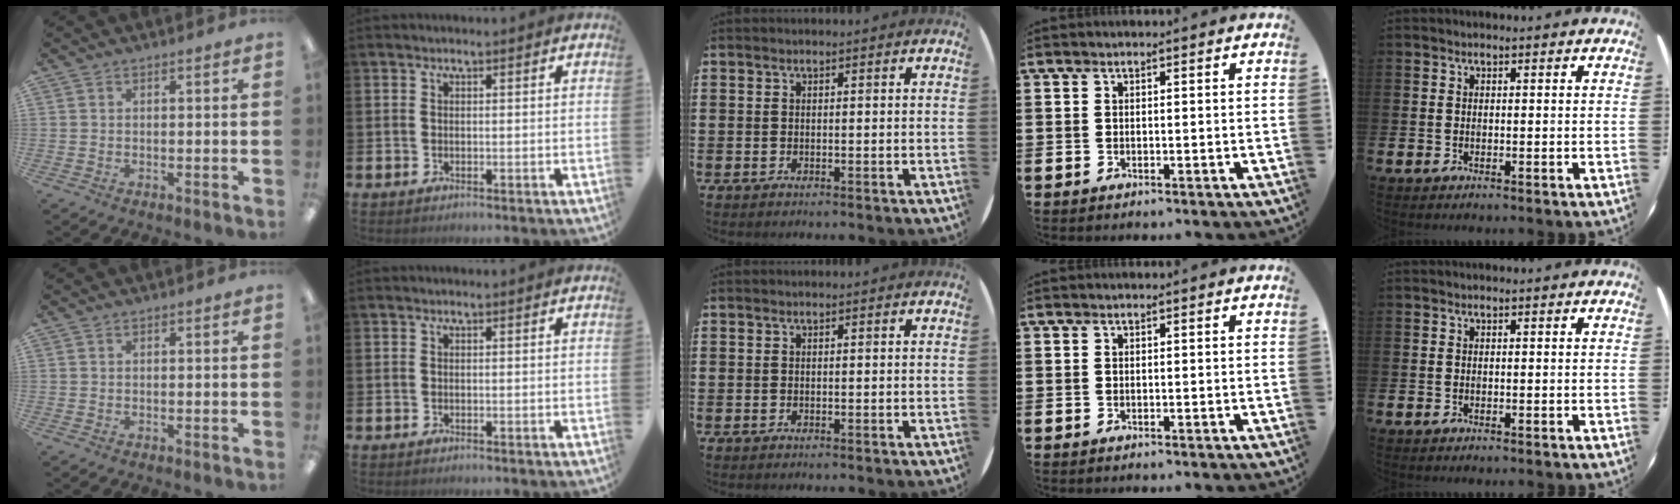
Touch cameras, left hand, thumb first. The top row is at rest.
{}